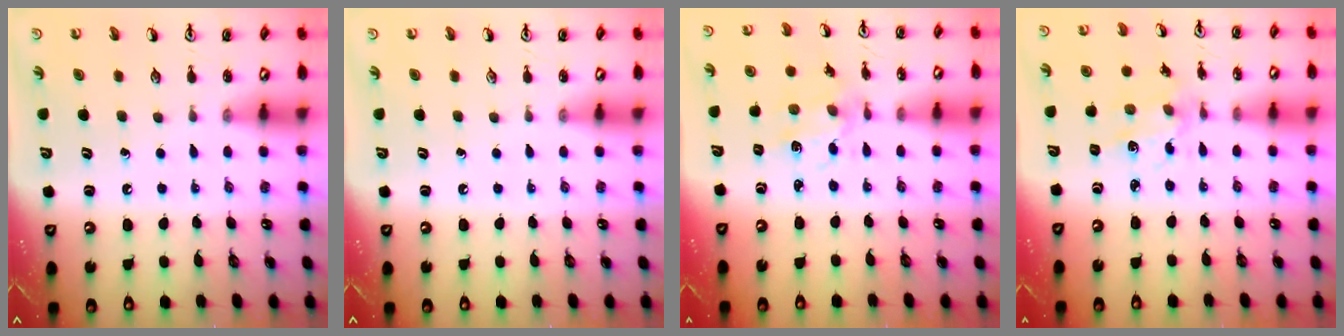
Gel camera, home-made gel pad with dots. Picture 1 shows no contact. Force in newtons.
{"total": 0.0}
{"total": 3.7, "press": 3.7, "slide": 0.1}
{"total": 3.0, "press": 2.8, "slide": 0.9}